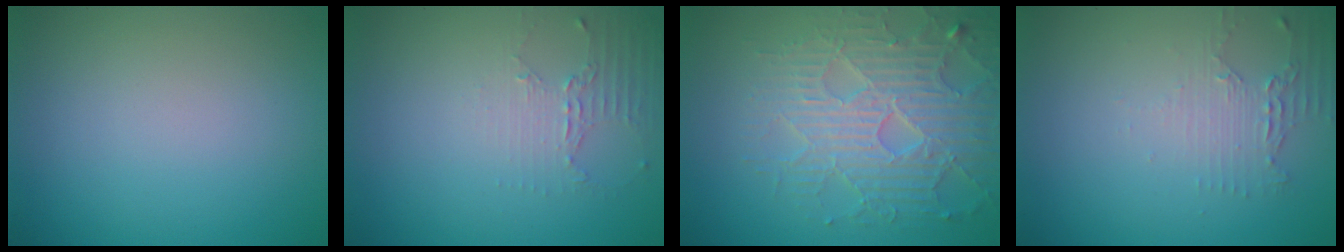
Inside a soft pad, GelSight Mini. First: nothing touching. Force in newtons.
{"total": 2.1, "press": 1.5, "slide": 1.5}
{"total": 6.1, "press": 5.2, "slide": 3.1}
{"total": 2.2, "press": 1.7, "slide": 1.4}